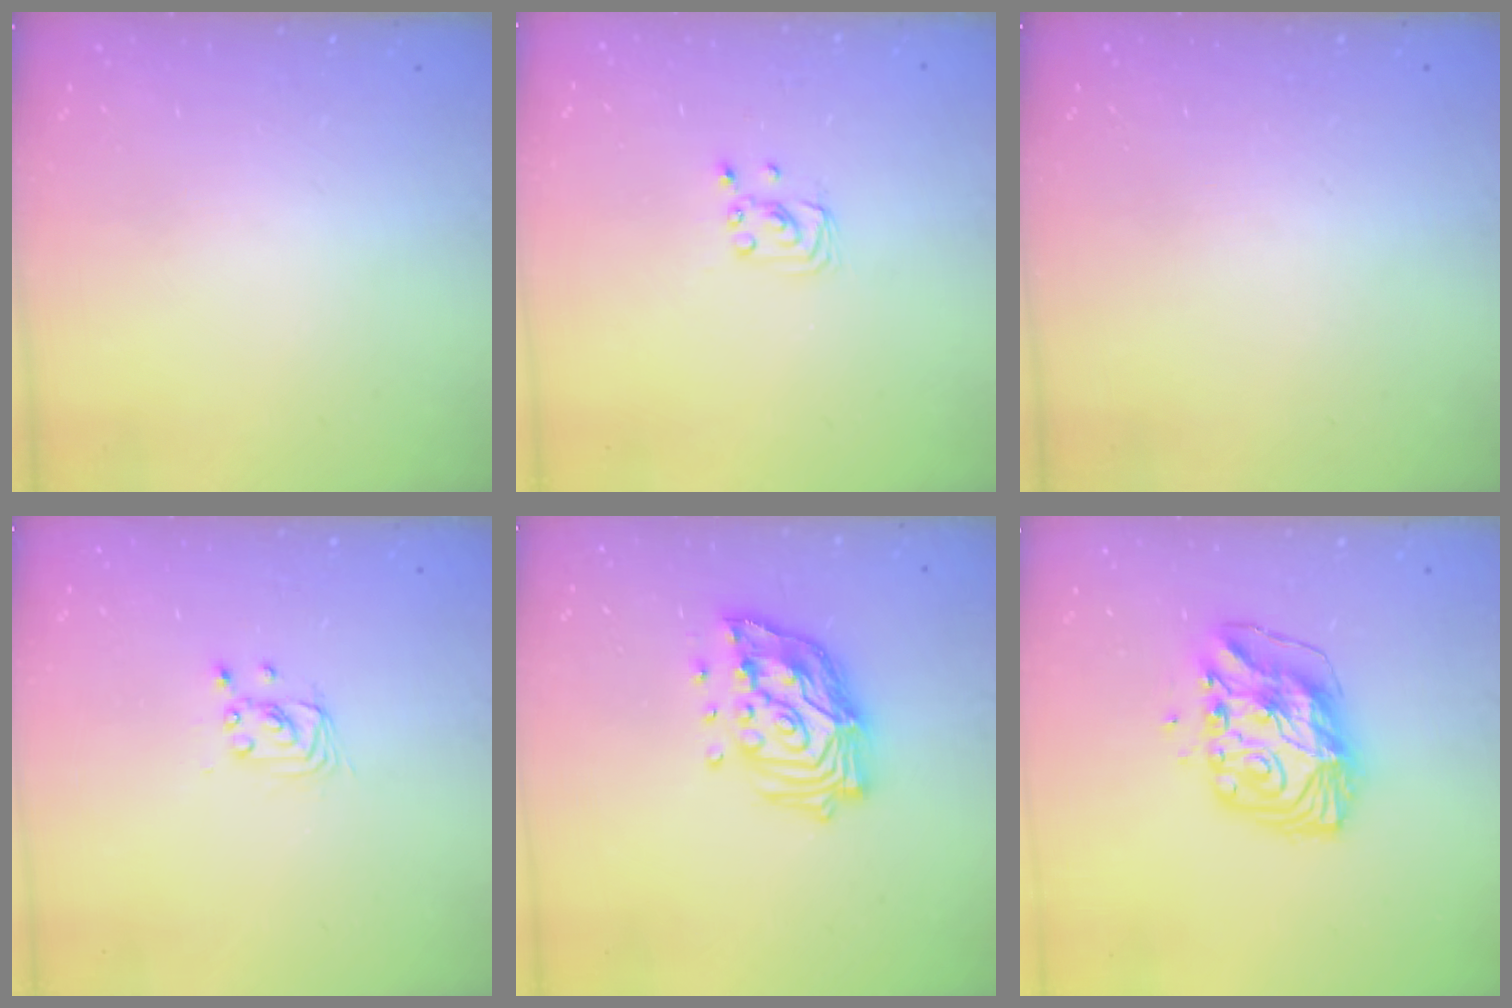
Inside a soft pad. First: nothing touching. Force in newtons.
{"total": 2.2, "press": 2.2, "slide": 0.2}
{"total": 0.0}
{"total": 2.8, "press": 2.8, "slide": 0.2}
{"total": 16.1, "press": 16.0, "slide": 1.8}
{"total": 11.2, "press": 11.2, "slide": 1.1}